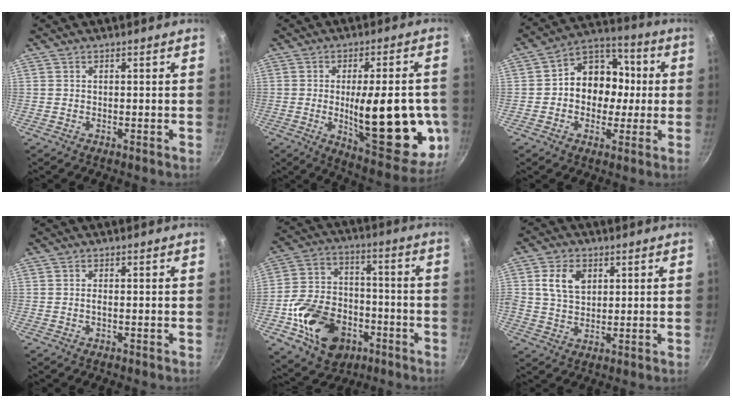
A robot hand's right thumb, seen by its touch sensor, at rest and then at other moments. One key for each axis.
{"total": 23.8, "fx": -3.0, "fy": 8.4, "fz": 22.0, "tx": -0.272, "ty": -0.012, "tz": -0.031}
{"total": 12.9, "fx": 0.0, "fy": 10.6, "fz": 7.4, "tx": -0.055, "ty": 0.029, "tz": -0.019}
{"total": 0.7, "fx": -0.1, "fy": 0.2, "fz": 0.7, "tx": -0.015, "ty": 0.001, "tz": -0.003}
{"total": 19.0, "fx": -7.0, "fy": 13.8, "fz": 11.1, "tx": -0.173, "ty": 0.057, "tz": -0.107}
{"total": 7.3, "fx": 2.3, "fy": 5.1, "fz": 4.6, "tx": -0.071, "ty": -0.002, "tz": 0.040}